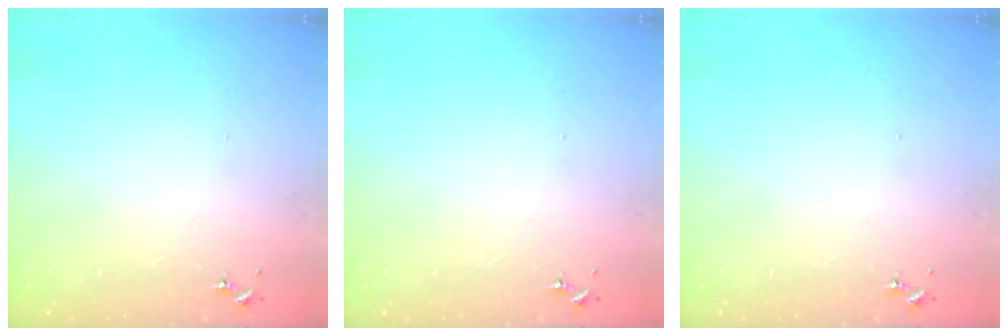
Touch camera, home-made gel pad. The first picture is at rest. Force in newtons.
{"total": 0.0}
{"total": 0.0}